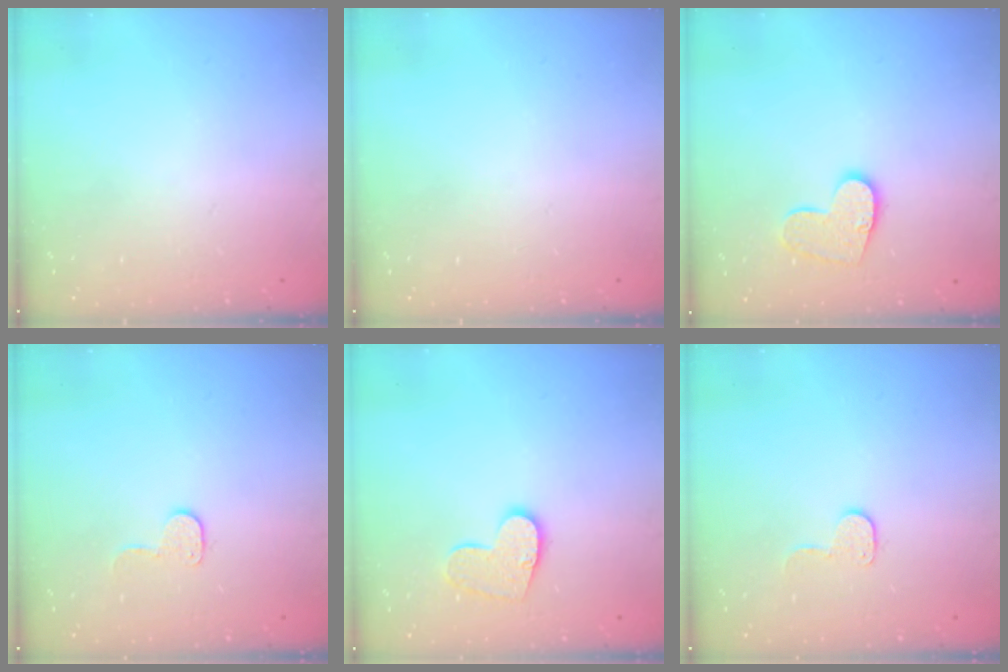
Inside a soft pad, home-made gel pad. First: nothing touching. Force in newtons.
{"total": 0.0}
{"total": 10.4, "press": 10.4, "slide": 0.7}
{"total": 6.4, "press": 6.4, "slide": 0.4}
{"total": 10.4, "press": 10.4, "slide": 0.7}
{"total": 6.4, "press": 6.4, "slide": 0.4}